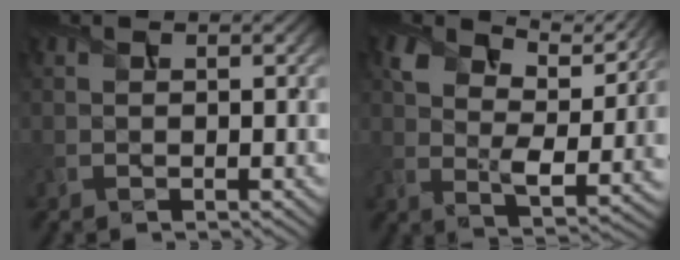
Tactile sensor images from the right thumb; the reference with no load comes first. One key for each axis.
{"total": 8.9, "fx": 5.7, "fy": 3.8, "fz": 5.7, "tx": -0.123, "ty": -0.007, "tz": 0.110}